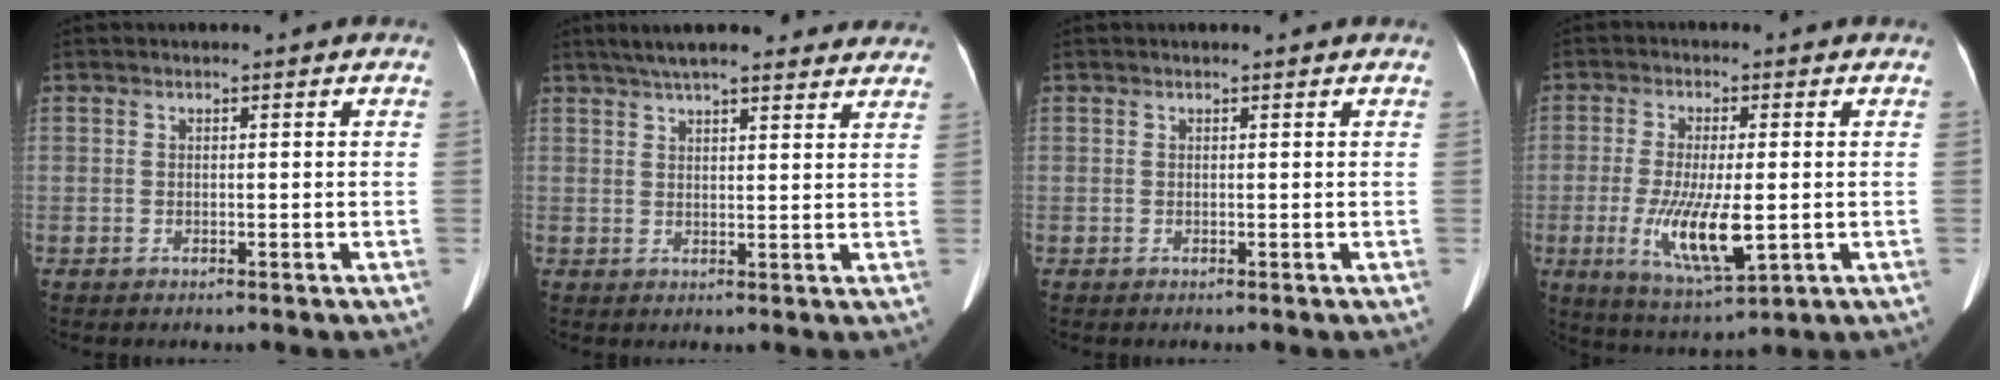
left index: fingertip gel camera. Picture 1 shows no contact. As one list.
[{"total": 17.9, "force": [15.5, 3.2, 8.4], "torque": [-0.118, 0.044, 0.201]}, {"total": 0.9, "force": [0.8, 0.0, 0.3], "torque": [-0.012, 0.009, 0.009]}, {"total": 10.0, "force": [-1.9, 2.5, 9.5], "torque": [-0.188, -0.028, -0.023]}]